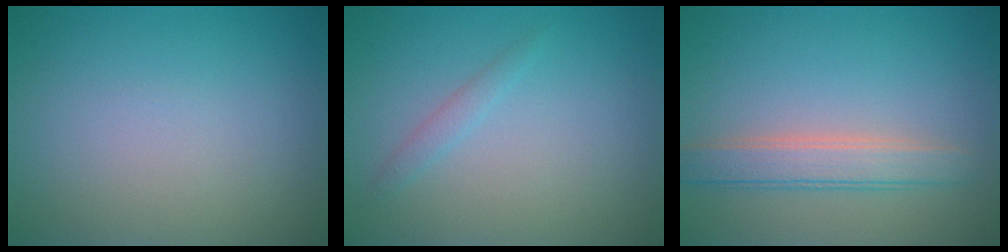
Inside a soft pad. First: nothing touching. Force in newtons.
{"total": 1.0, "press": 1.0, "slide": 0.0}
{"total": 3.2, "press": 3.2, "slide": 0.2}